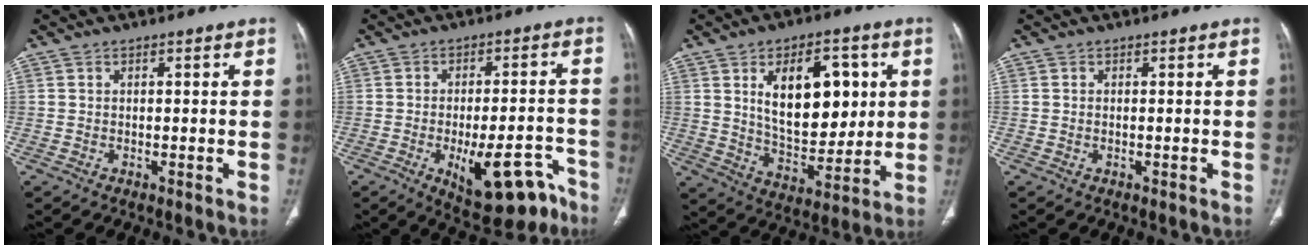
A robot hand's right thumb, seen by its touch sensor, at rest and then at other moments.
{"total": 14.4, "force": [-7.6, 5.9, 10.7], "torque": [-0.124, 0.040, -0.096]}
{"total": 17.6, "force": [4.6, 10.0, 13.8], "torque": [-0.164, -0.024, 0.087]}
{"total": 0.0}